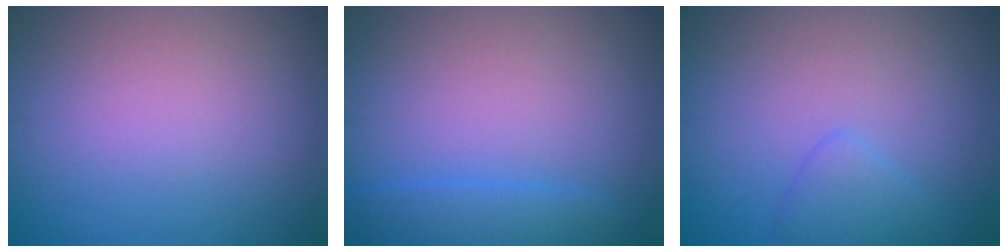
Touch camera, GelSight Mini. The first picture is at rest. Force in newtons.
{"total": 2.4, "press": 2.4, "slide": 0.2}
{"total": 1.5, "press": 1.5, "slide": 0.1}